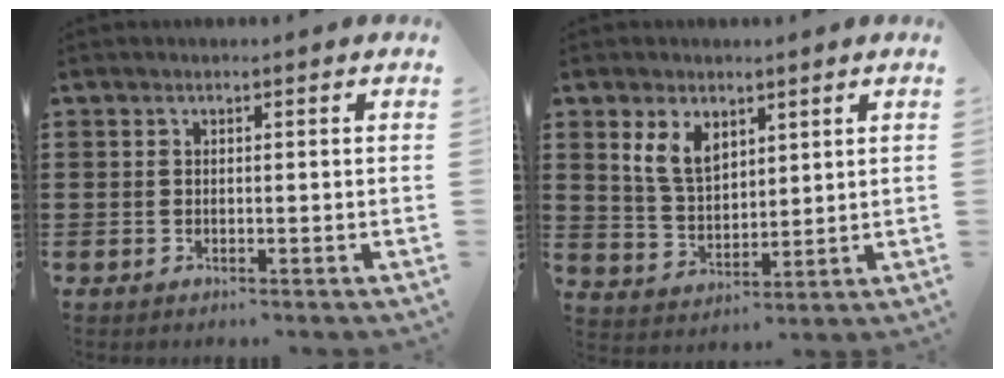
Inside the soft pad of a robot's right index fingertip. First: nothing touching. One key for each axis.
{"total": 6.1, "fx": 3.1, "fy": 3.7, "fz": 3.8, "tx": -0.089, "ty": 0.010, "tz": 0.058}